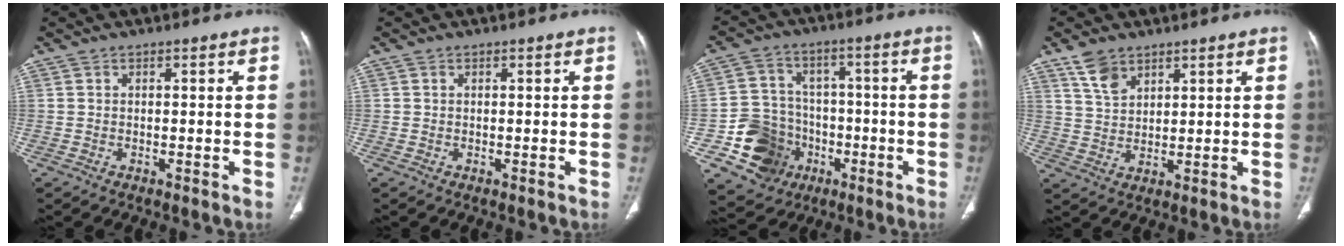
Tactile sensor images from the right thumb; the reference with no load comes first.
{"total": 0.0}
{"total": 13.8, "force": [-4.9, 12.4, 3.8], "torque": [-0.034, 0.051, -0.069]}
{"total": 5.5, "force": [3.7, 3.1, 2.6], "torque": [-0.039, -0.015, 0.081]}